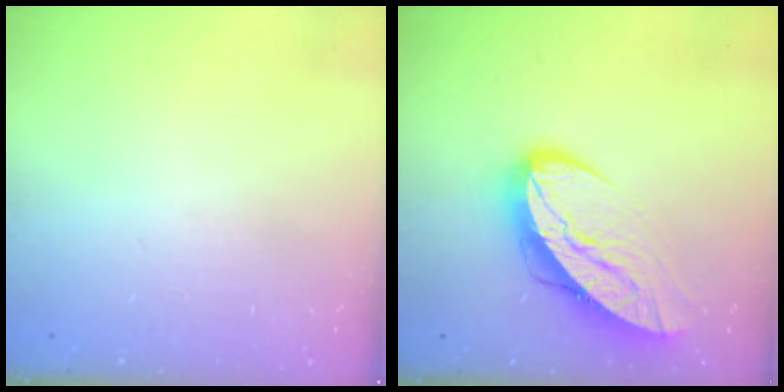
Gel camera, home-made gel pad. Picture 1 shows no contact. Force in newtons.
{"total": 14.8, "press": 14.8, "slide": 1.3}